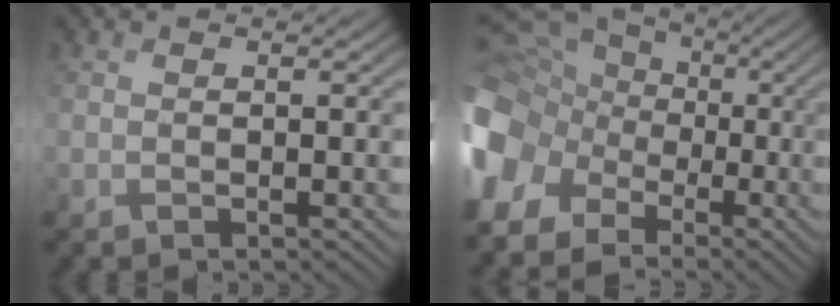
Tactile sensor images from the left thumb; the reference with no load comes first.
{"total": 16.2, "force": [-3.2, 13.8, 7.9], "torque": [-0.237, -0.028, -0.077]}